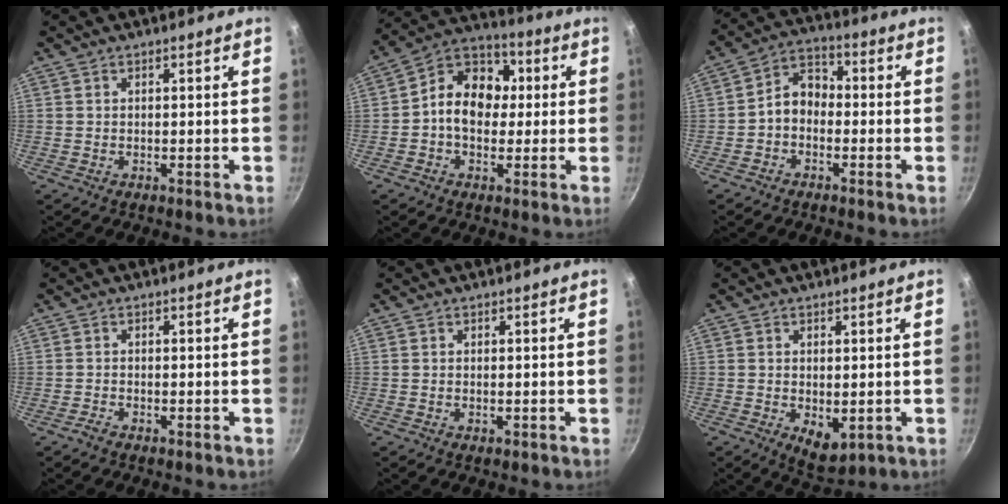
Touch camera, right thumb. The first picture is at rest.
{"total": 12.6, "force": [0.4, 9.9, 7.9], "torque": [-0.078, 0.031, -0.017]}
{"total": 6.6, "force": [-1.5, 4.9, 4.0], "torque": [-0.045, 0.034, -0.042]}
{"total": 1.1, "force": [-0.9, 0.3, 0.6], "torque": [-0.018, 0.007, -0.022]}
{"total": 0.7, "force": [-0.1, 0.3, 0.6], "torque": [-0.008, 0.000, -0.002]}
{"total": 5.6, "force": [-0.7, 3.2, 4.5], "torque": [-0.055, -0.012, -0.001]}